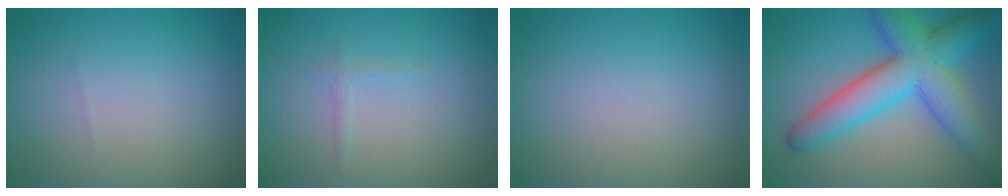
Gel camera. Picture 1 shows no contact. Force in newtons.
{"total": 0.7, "press": 0.7, "slide": 0.1}
{"total": 0.0}
{"total": 9.5, "press": 9.5, "slide": 0.2}